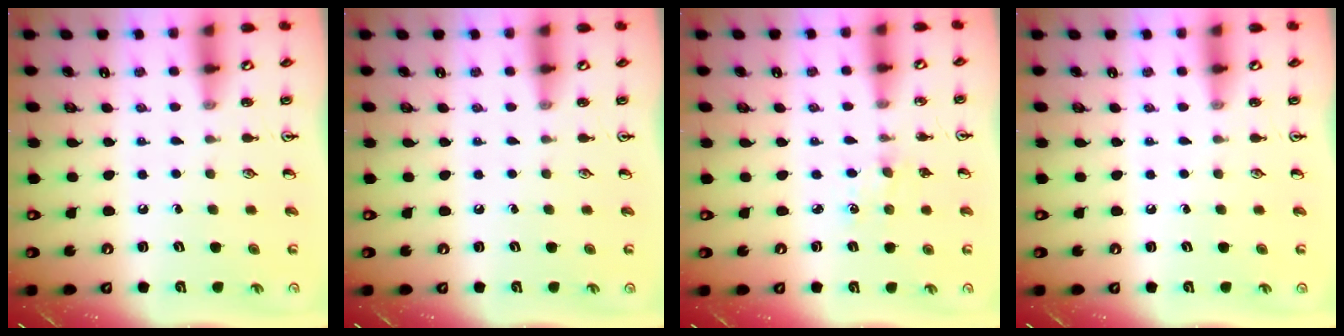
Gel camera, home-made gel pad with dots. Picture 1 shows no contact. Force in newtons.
{"total": 0.0}
{"total": 3.1, "press": 3.1, "slide": 0.5}
{"total": 0.0}